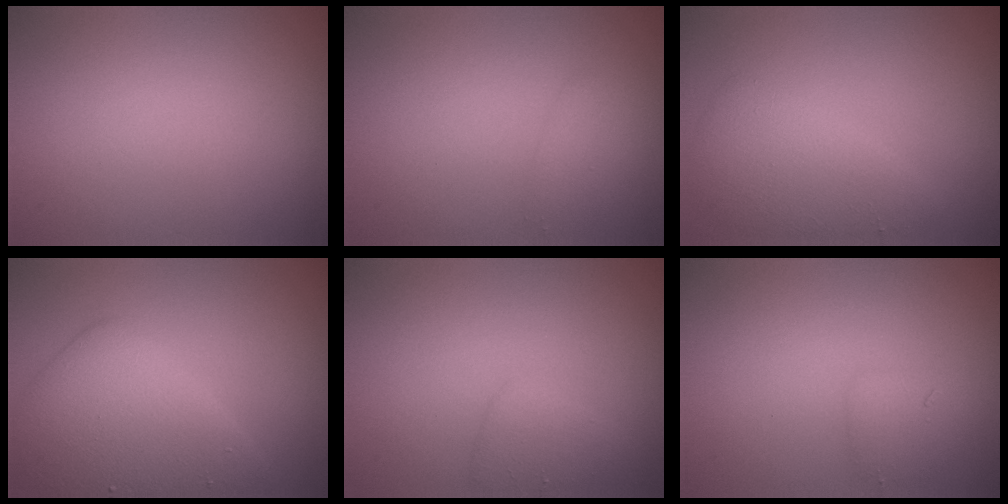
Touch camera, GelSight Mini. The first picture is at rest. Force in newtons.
{"total": 1.2, "press": 1.2, "slide": 0.1}
{"total": 3.9, "press": 3.9, "slide": 0.1}
{"total": 6.4, "press": 6.4, "slide": 0.1}
{"total": 1.9, "press": 1.9, "slide": 0.1}
{"total": 1.5, "press": 1.5, "slide": 0.1}